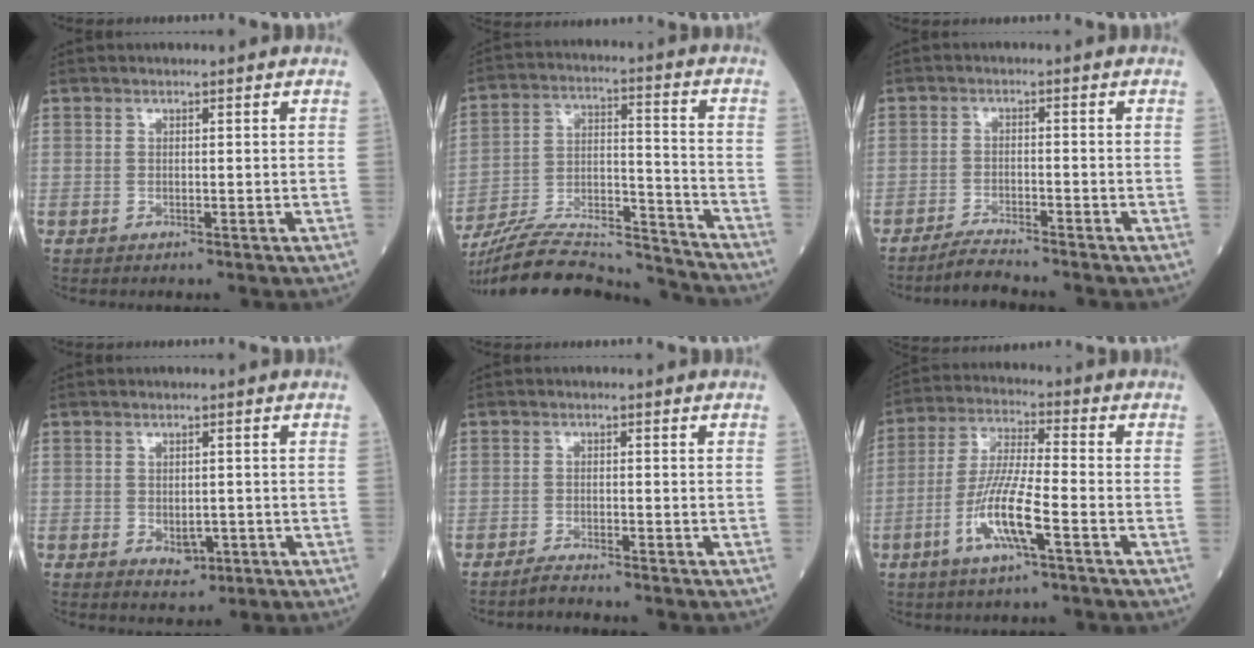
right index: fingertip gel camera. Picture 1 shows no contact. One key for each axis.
{"total": 21.7, "fx": -20.6, "fy": 1.9, "fz": 6.7, "tx": -0.137, "ty": 0.005, "tz": -0.333}
{"total": 3.5, "fx": -3.3, "fy": -0.6, "fz": 0.8, "tx": -0.021, "ty": -0.017, "tz": -0.061}
{"total": 3.1, "fx": -1.0, "fy": 1.9, "fz": 2.2, "tx": -0.028, "ty": 0.000, "tz": -0.006}
{"total": 1.8, "fx": -1.7, "fy": -0.2, "fz": 0.4, "tx": -0.014, "ty": -0.005, "tz": -0.031}
{"total": 10.3, "fx": -4.0, "fy": 0.9, "fz": 9.4, "tx": -0.186, "ty": -0.006, "tz": -0.081}